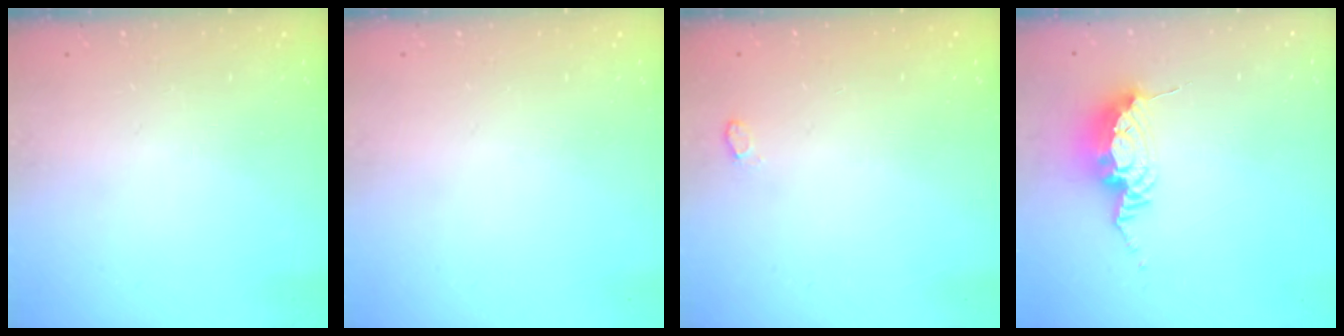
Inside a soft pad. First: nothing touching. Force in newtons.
{"total": 0.0}
{"total": 6.5, "press": 3.5, "slide": 5.5}
{"total": 10.0, "press": 10.0, "slide": 1.1}